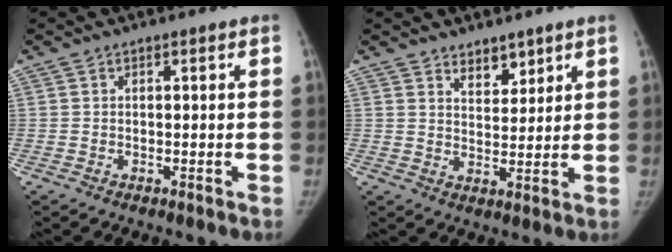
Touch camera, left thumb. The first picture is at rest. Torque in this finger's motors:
{"motor_torque": [-0.09, 0.00, 0.23, -0.18, -0.05]}